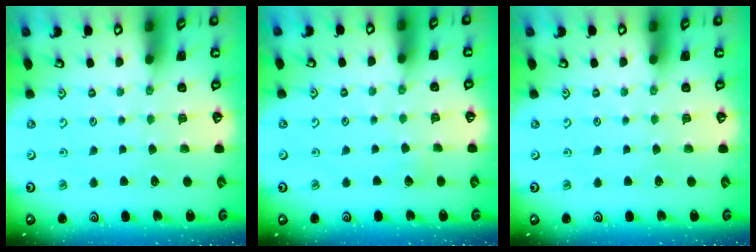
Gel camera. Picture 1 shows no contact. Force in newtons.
{"total": 1.8, "press": 1.8, "slide": 0.2}
{"total": 0.0}